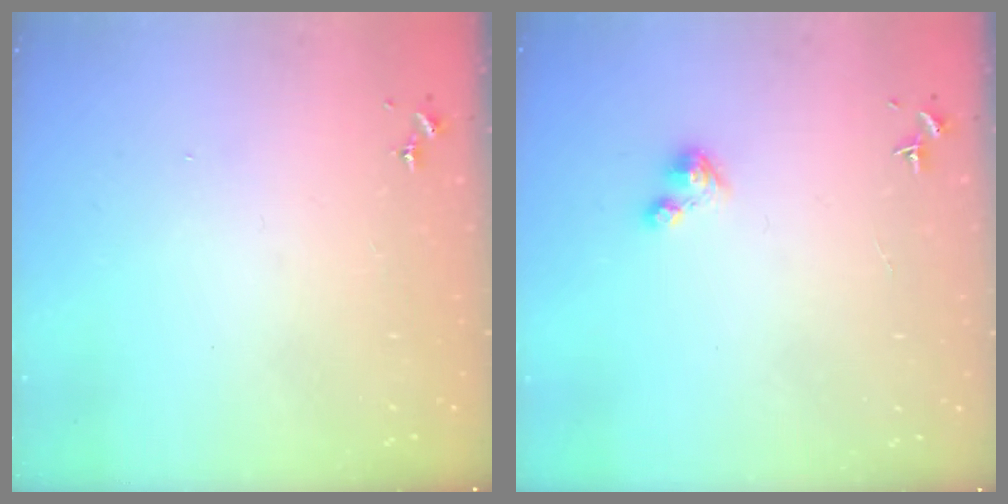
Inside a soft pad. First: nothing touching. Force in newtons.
{"total": 2.4, "press": 2.4, "slide": 0.2}